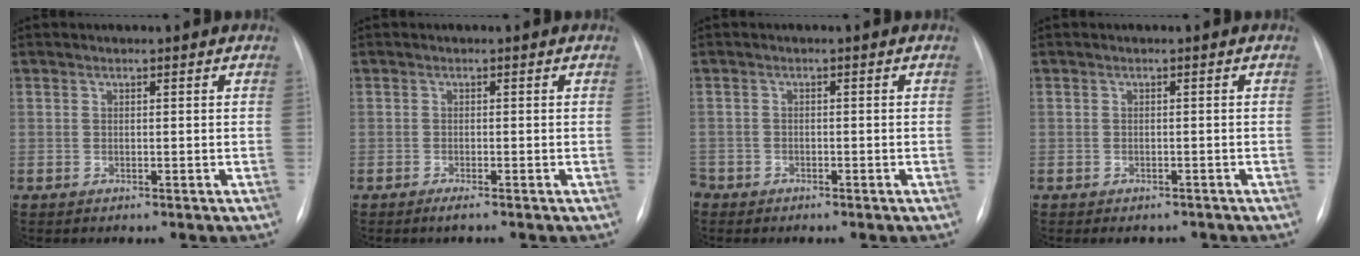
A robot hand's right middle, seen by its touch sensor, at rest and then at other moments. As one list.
[{"total": 1.1, "force": [-0.8, -0.1, 0.6], "torque": [-0.013, -0.002, -0.016]}, {"total": 3.1, "force": [-2.2, 2.0, 0.4], "torque": [-0.007, 0.003, -0.043]}, {"total": 3.1, "force": [-2.6, 1.7, 0.5], "torque": [-0.001, 0.004, -0.032]}]